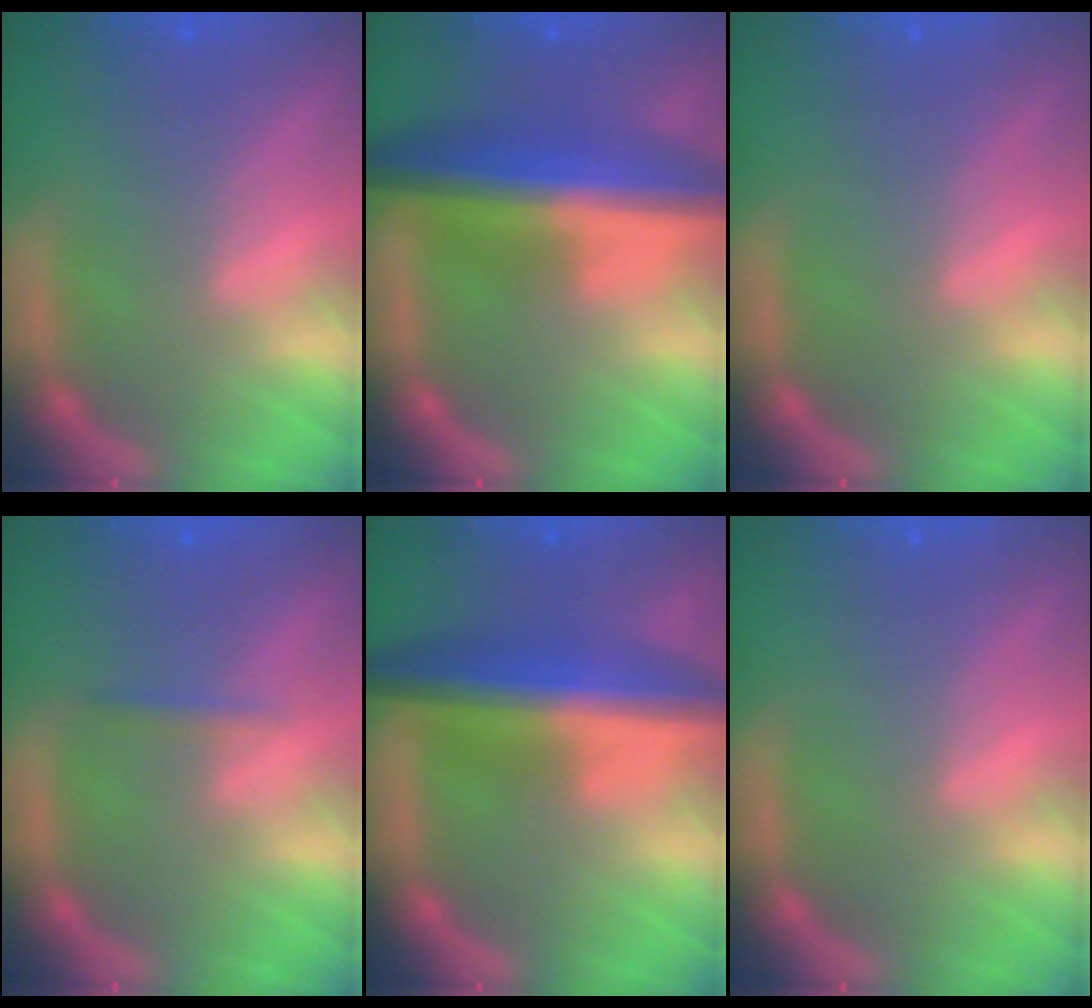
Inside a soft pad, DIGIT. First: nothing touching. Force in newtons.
{"total": 10.0}
{"total": 0.0}
{"total": 0.9}
{"total": 9.0}
{"total": 0.0}